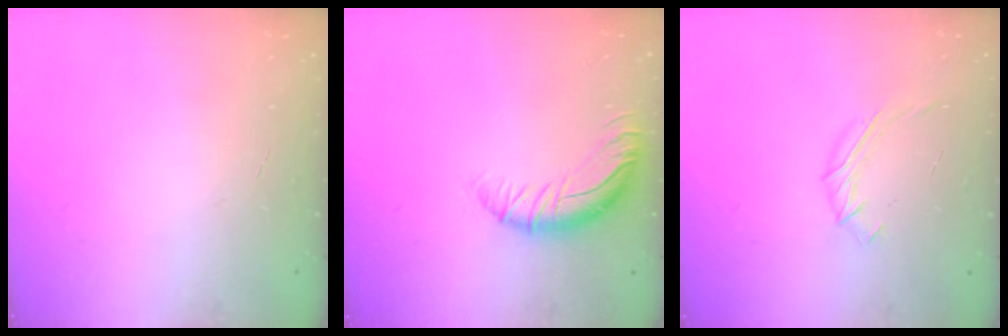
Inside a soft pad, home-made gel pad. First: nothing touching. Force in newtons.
{"total": 12.2, "press": 12.1, "slide": 1.2}
{"total": 5.8, "press": 5.7, "slide": 1.1}